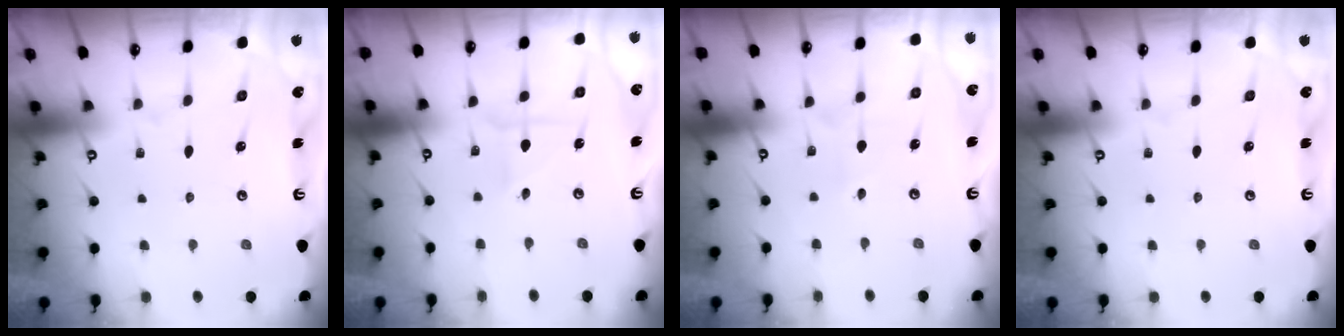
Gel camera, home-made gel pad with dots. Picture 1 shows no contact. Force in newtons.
{"total": 2.0, "press": 2.0, "slide": 0.1}
{"total": 2.1, "press": 2.1, "slide": 0.2}
{"total": 0.0}